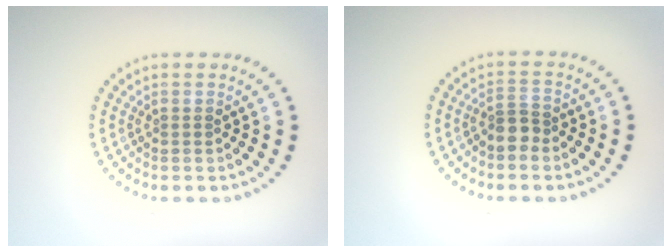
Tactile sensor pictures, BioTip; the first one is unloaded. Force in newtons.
{"total": 2.1, "press": 1.7, "slide": 1.1}